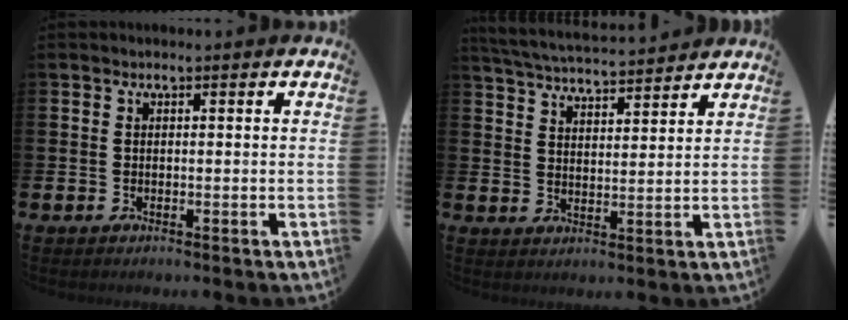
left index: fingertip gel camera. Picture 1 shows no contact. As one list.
[{"total": 5.0, "force": [5.0, 0.2, 0.5], "torque": [-0.032, -0.032, 0.089]}]